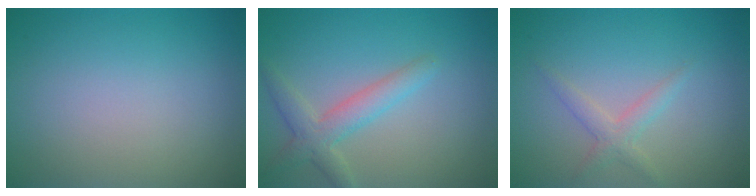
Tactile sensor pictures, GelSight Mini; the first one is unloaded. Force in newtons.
{"total": 3.2, "press": 3.1, "slide": 0.3}
{"total": 1.8, "press": 1.8, "slide": 0.1}